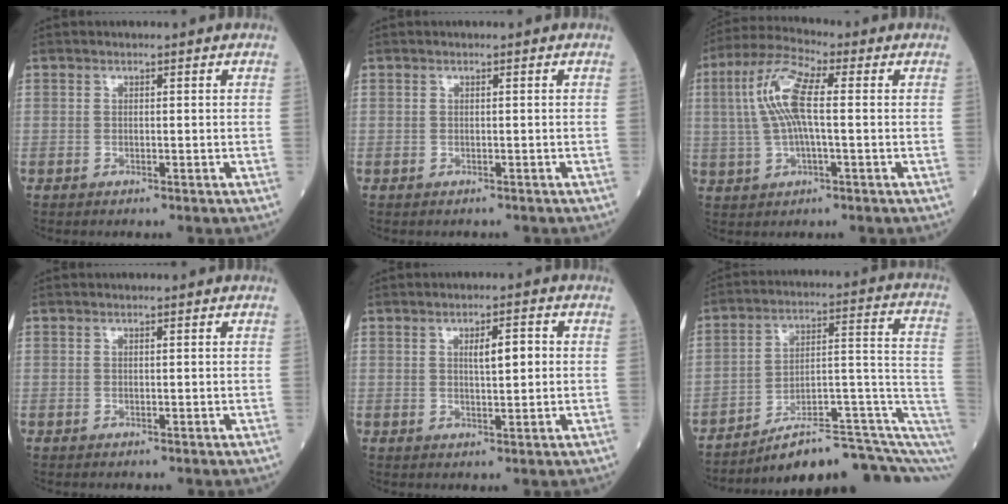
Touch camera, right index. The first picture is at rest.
{"total": 0.0}
{"total": 9.7, "force": [1.2, 2.1, 9.5], "torque": [-0.207, 0.021, 0.020]}
{"total": 0.0}
{"total": 3.9, "force": [0.7, 0.9, 3.8], "torque": [-0.061, 0.006, 0.012]}
{"total": 17.1, "force": [-10.9, 3.4, 12.8], "torque": [-0.125, 0.073, -0.152]}